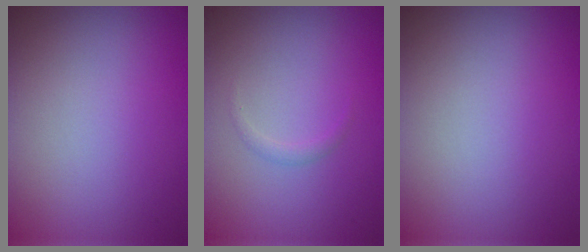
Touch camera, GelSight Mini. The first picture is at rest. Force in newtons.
{"total": 0.6, "press": 0.6, "slide": 0.0}
{"total": 0.0}